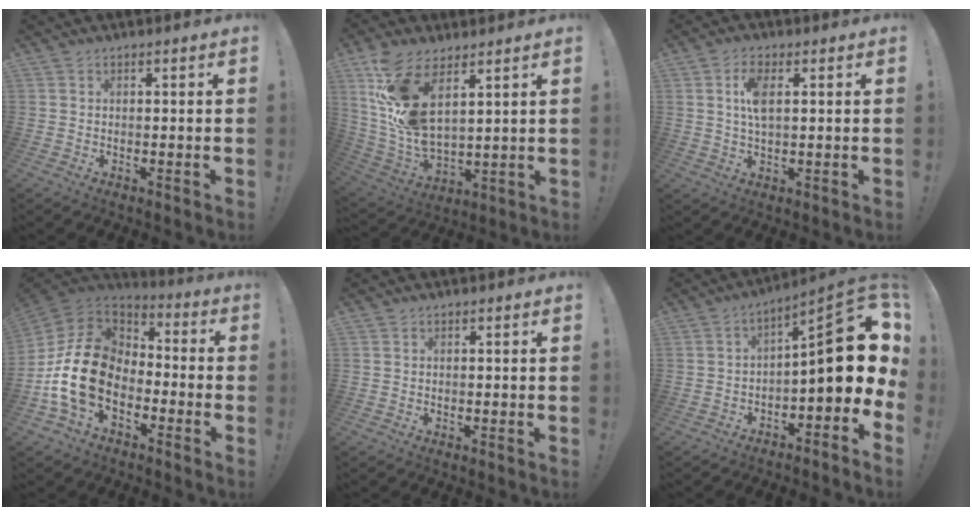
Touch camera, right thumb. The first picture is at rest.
{"total": 14.9, "force": [8.4, 6.5, 10.5], "torque": [-0.207, -0.063, 0.151]}
{"total": 6.7, "force": [1.6, 2.9, 5.8], "torque": [-0.109, 0.000, 0.023]}
{"total": 18.4, "force": [-4.3, 12.4, 12.8], "torque": [-0.256, 0.031, -0.068]}
{"total": 0.0}
{"total": 15.7, "force": [0.3, 4.7, 15.0], "torque": [-0.201, -0.004, 0.003]}